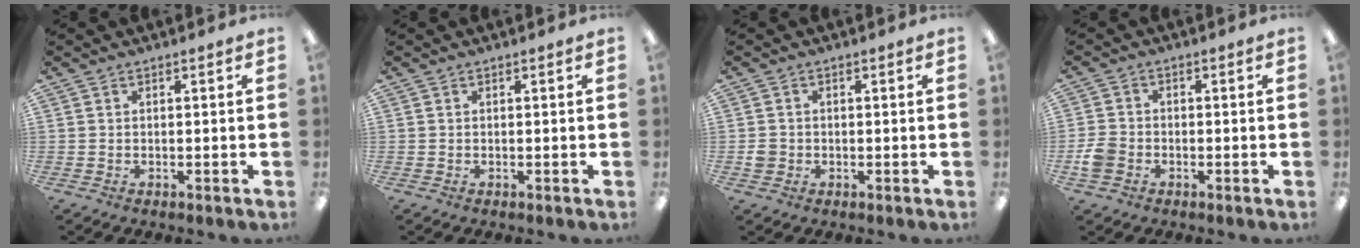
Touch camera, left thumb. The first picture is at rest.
{"total": 0.0}
{"total": 2.6, "force": [-0.5, 2.6, 0.4], "torque": [0.001, 0.000, -0.012]}
{"total": 4.7, "force": [-1.8, 3.8, 2.1], "torque": [-0.022, 0.015, -0.031]}